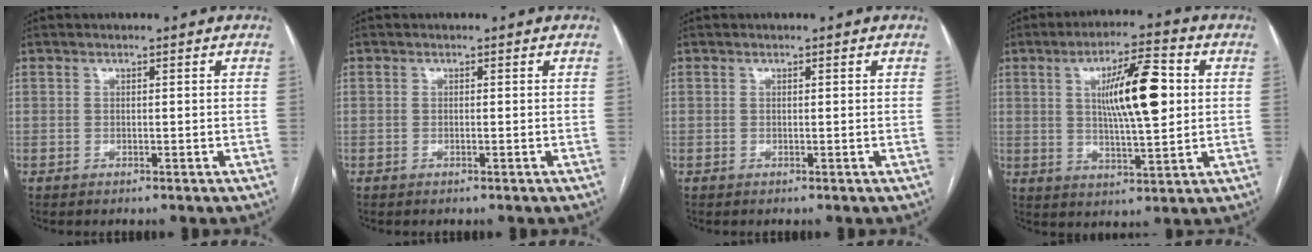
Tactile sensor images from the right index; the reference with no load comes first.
{"total": 0.0}
{"total": 0.0}
{"total": 11.9, "force": [2.3, 2.1, 11.4], "torque": [-0.193, 0.008, 0.037]}